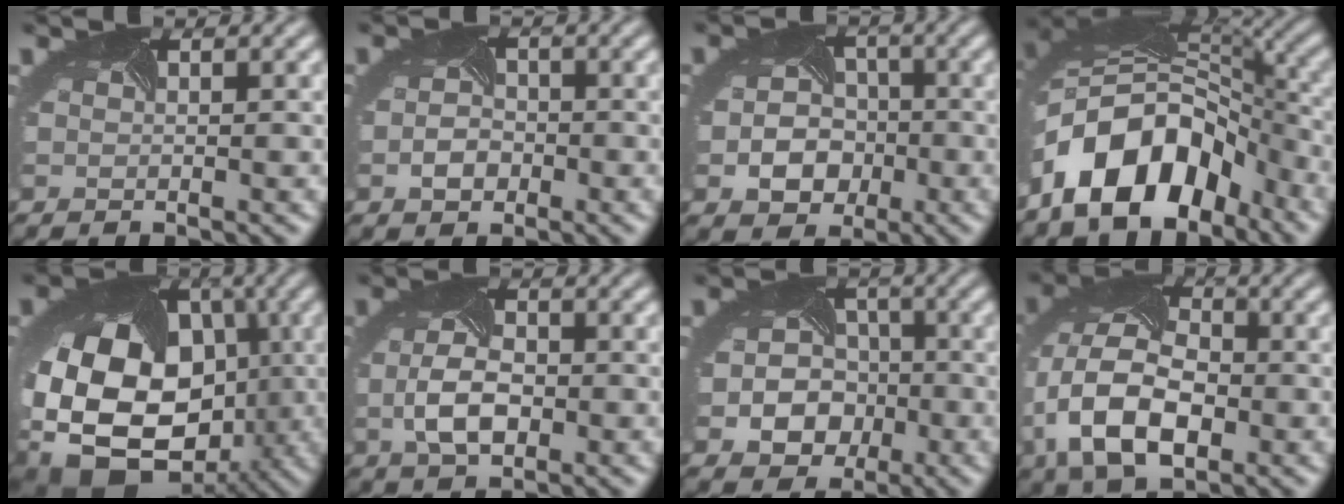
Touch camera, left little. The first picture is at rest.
{"total": 2.1, "force": [-1.3, 1.4, 0.9], "torque": [-0.026, -0.002, -0.021]}
{"total": 5.4, "force": [-1.9, 4.3, 2.6], "torque": [-0.040, -0.013, -0.021]}
{"total": 11.4, "force": [-5.8, 7.1, 6.8], "torque": [-0.132, 0.008, -0.103]}
{"total": 20.4, "force": [-6.0, 15.6, 11.7], "torque": [-0.236, -0.056, -0.099]}
{"total": 4.2, "force": [-1.1, 2.5, 3.2], "torque": [-0.082, -0.004, -0.013]}
{"total": 6.4, "force": [-2.2, 5.3, 3.0], "torque": [-0.037, -0.020, -0.031]}
{"total": 10.9, "force": [-3.2, 6.8, 7.9], "torque": [-0.186, -0.020, -0.056]}